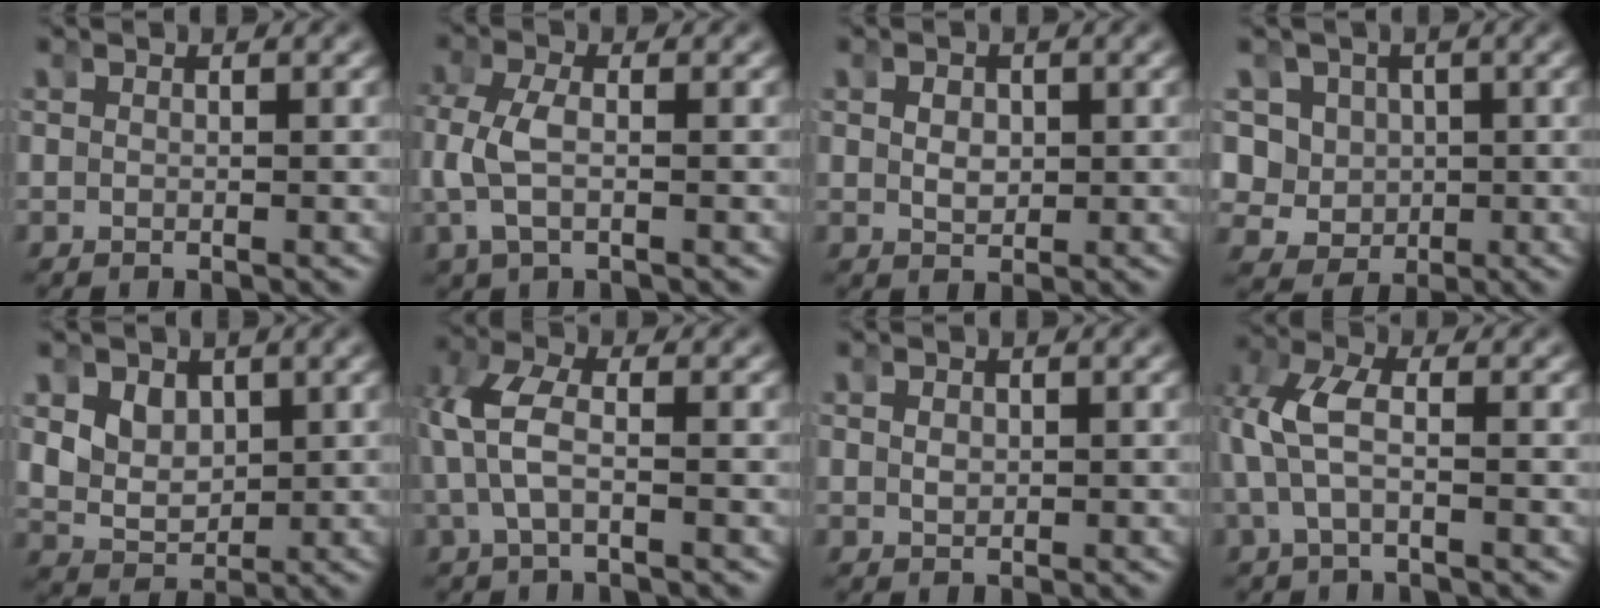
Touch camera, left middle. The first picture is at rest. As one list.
[{"total": 4.2, "force": [-0.1, 2.8, 3.1], "torque": [-0.099, -0.009, 0.006]}, {"total": 1.5, "force": [0.1, 1.0, 1.1], "torque": [-0.023, -0.007, 0.012]}, {"total": 10.2, "force": [0.2, 9.4, 3.9], "torque": [-0.109, -0.038, 0.011]}, {"total": 5.9, "force": [1.4, 5.1, 2.6], "torque": [-0.072, -0.015, 0.029]}, {"total": 4.6, "force": [0.2, 2.5, 3.8], "torque": [-0.100, 0.003, 0.002]}, {"total": 0.6, "force": [0.1, 0.3, 0.5], "torque": [-0.010, -0.004, 0.010]}, {"total": 4.0, "force": [0.3, 2.2, 3.4], "torque": [-0.091, 0.000, 0.005]}]